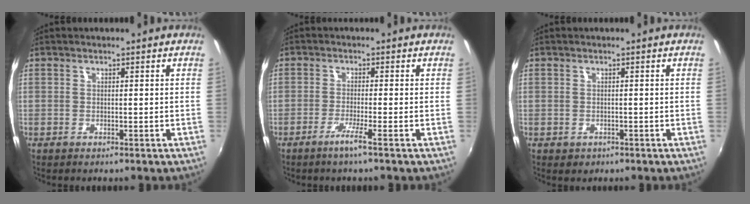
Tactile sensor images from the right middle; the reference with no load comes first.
{"total": 3.1, "force": [-2.0, -0.8, 2.2], "torque": [-0.053, -0.007, -0.041]}
{"total": 1.4, "force": [-0.5, 1.2, 0.5], "torque": [-0.011, -0.005, -0.005]}